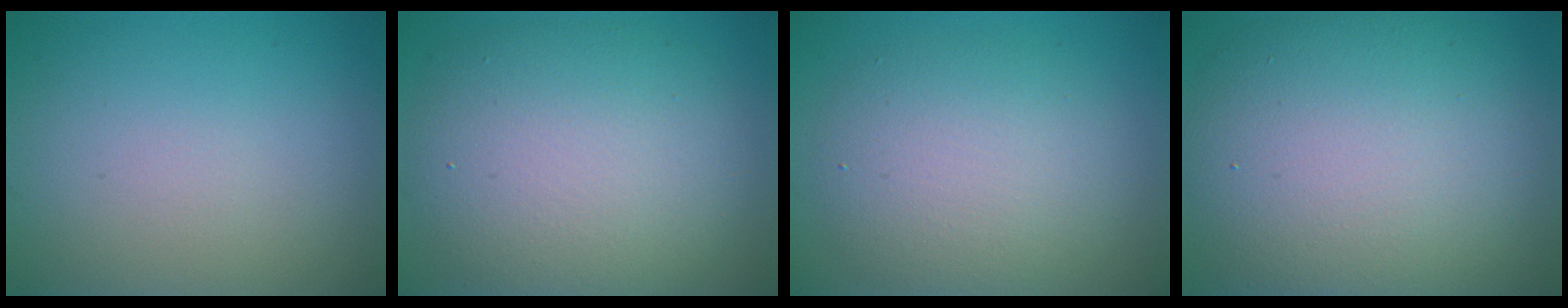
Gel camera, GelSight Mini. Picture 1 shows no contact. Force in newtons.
{"total": 9.2, "press": 9.2, "slide": 0.5}
{"total": 5.6, "press": 5.6, "slide": 0.2}
{"total": 13.1, "press": 13.1, "slide": 0.3}